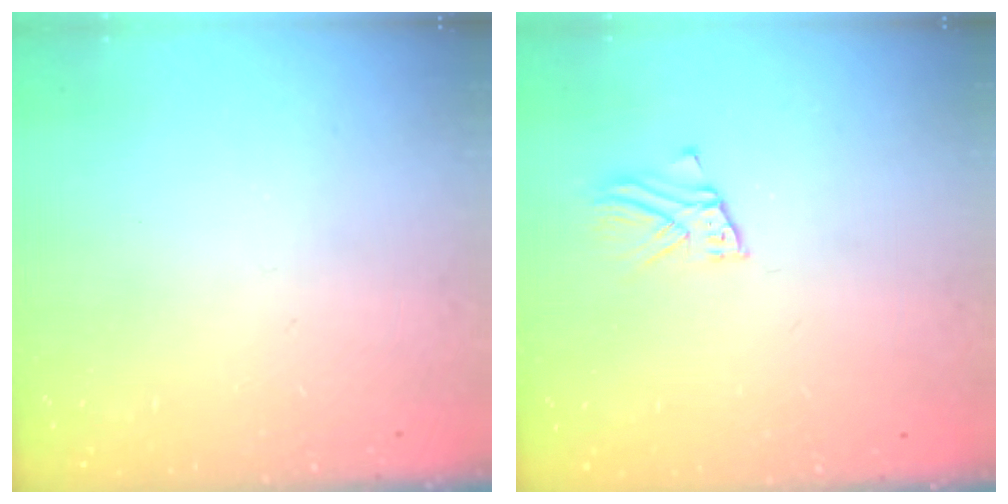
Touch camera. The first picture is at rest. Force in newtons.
{"total": 3.4, "press": 3.4, "slide": 0.2}